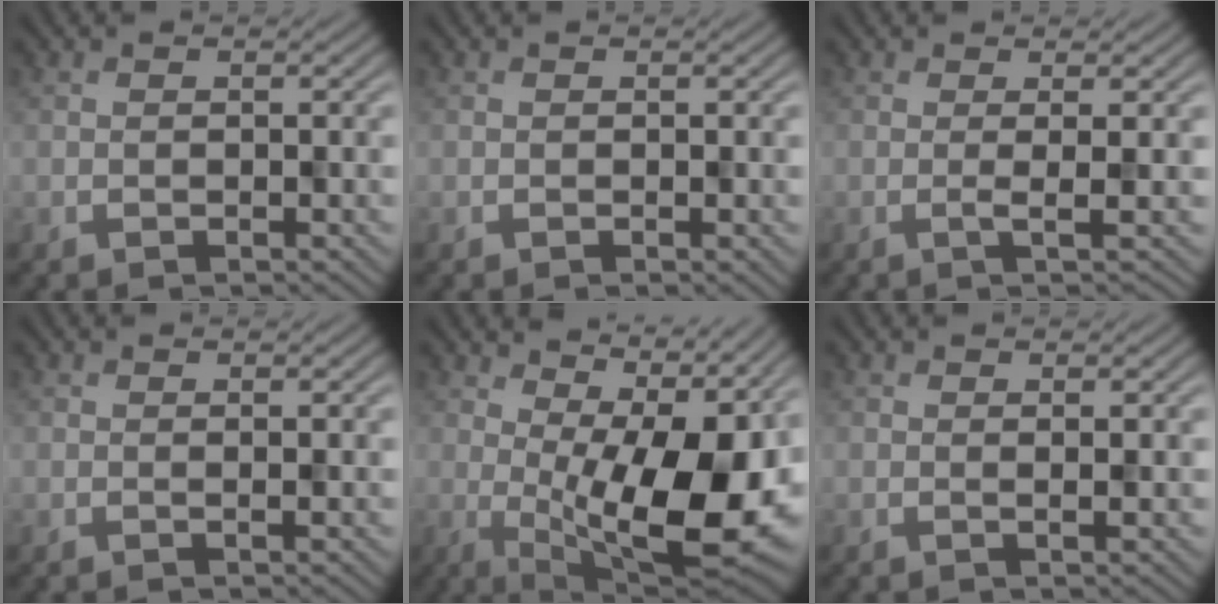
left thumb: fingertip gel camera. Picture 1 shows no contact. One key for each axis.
{"total": 0.8, "fx": -0.3, "fy": 0.1, "fz": 0.7, "tx": -0.014, "ty": 0.002, "tz": -0.004}
{"total": 2.0, "fx": 0.5, "fy": 0.2, "fz": 2.0, "tx": -0.024, "ty": 0.005, "tz": -0.007}
{"total": 0.8, "fx": 0.6, "fy": 0.0, "fz": 0.6, "tx": -0.005, "ty": 0.005, "tz": 0.007}
{"total": 15.0, "fx": 2.0, "fy": 5.5, "fz": 13.8, "tx": -0.193, "ty": 0.000, "tz": 0.045}
{"total": 1.1, "fx": 0.7, "fy": 0.0, "fz": 0.9, "tx": -0.009, "ty": 0.003, "tz": 0.009}